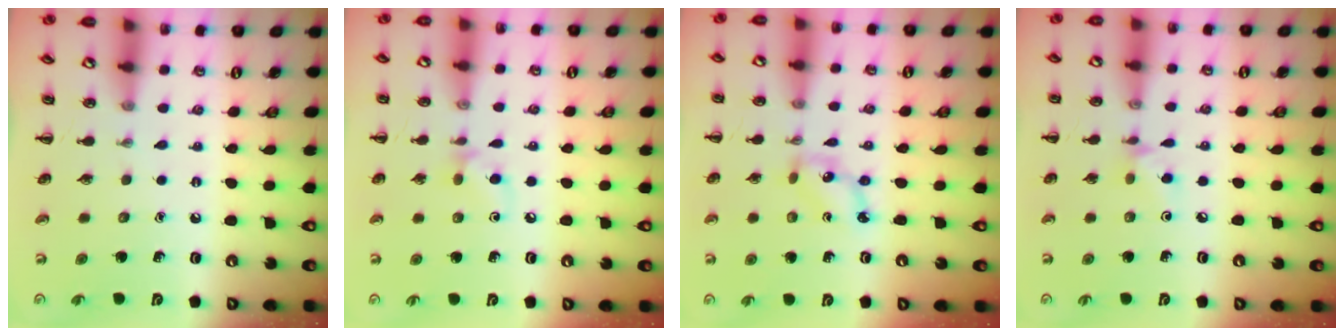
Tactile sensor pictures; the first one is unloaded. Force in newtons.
{"total": 6.3, "press": 6.1, "slide": 1.6}
{"total": 3.9, "press": 3.8, "slide": 0.9}
{"total": 5.0, "press": 4.8, "slide": 1.4}